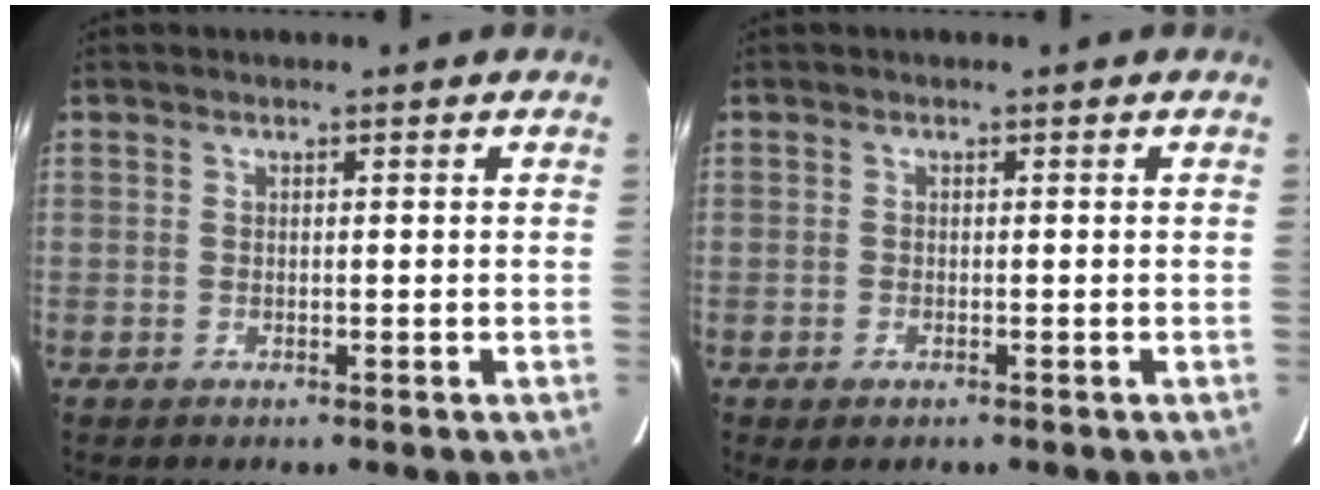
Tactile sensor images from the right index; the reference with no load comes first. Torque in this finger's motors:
{"motor_torque": [0.10, 0.01, -0.09, 0.00]}